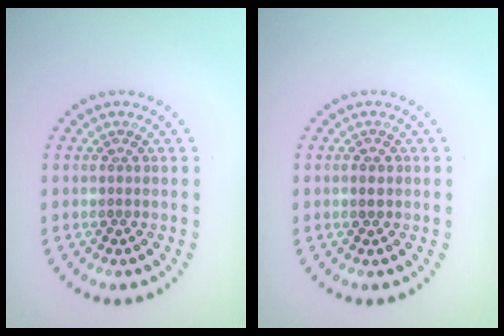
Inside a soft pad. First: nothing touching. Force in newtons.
{"total": 1.1, "press": 1.0, "slide": 0.4}